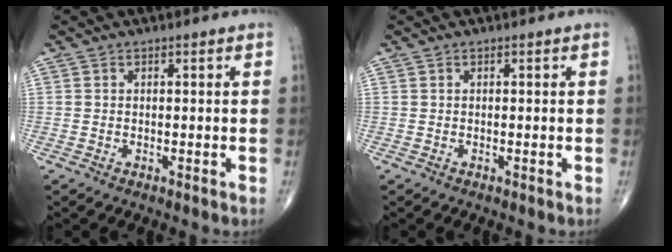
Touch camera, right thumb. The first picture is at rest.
{"total": 0.0}